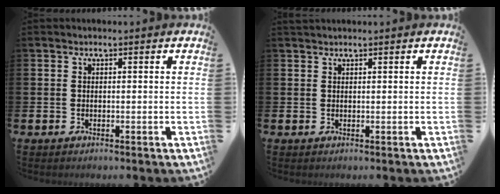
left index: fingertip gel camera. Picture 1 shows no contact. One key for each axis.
{"total": 0.8, "fx": 0.8, "fy": 0.0, "fz": 0.1, "tx": -0.001, "ty": 0.002, "tz": 0.015}